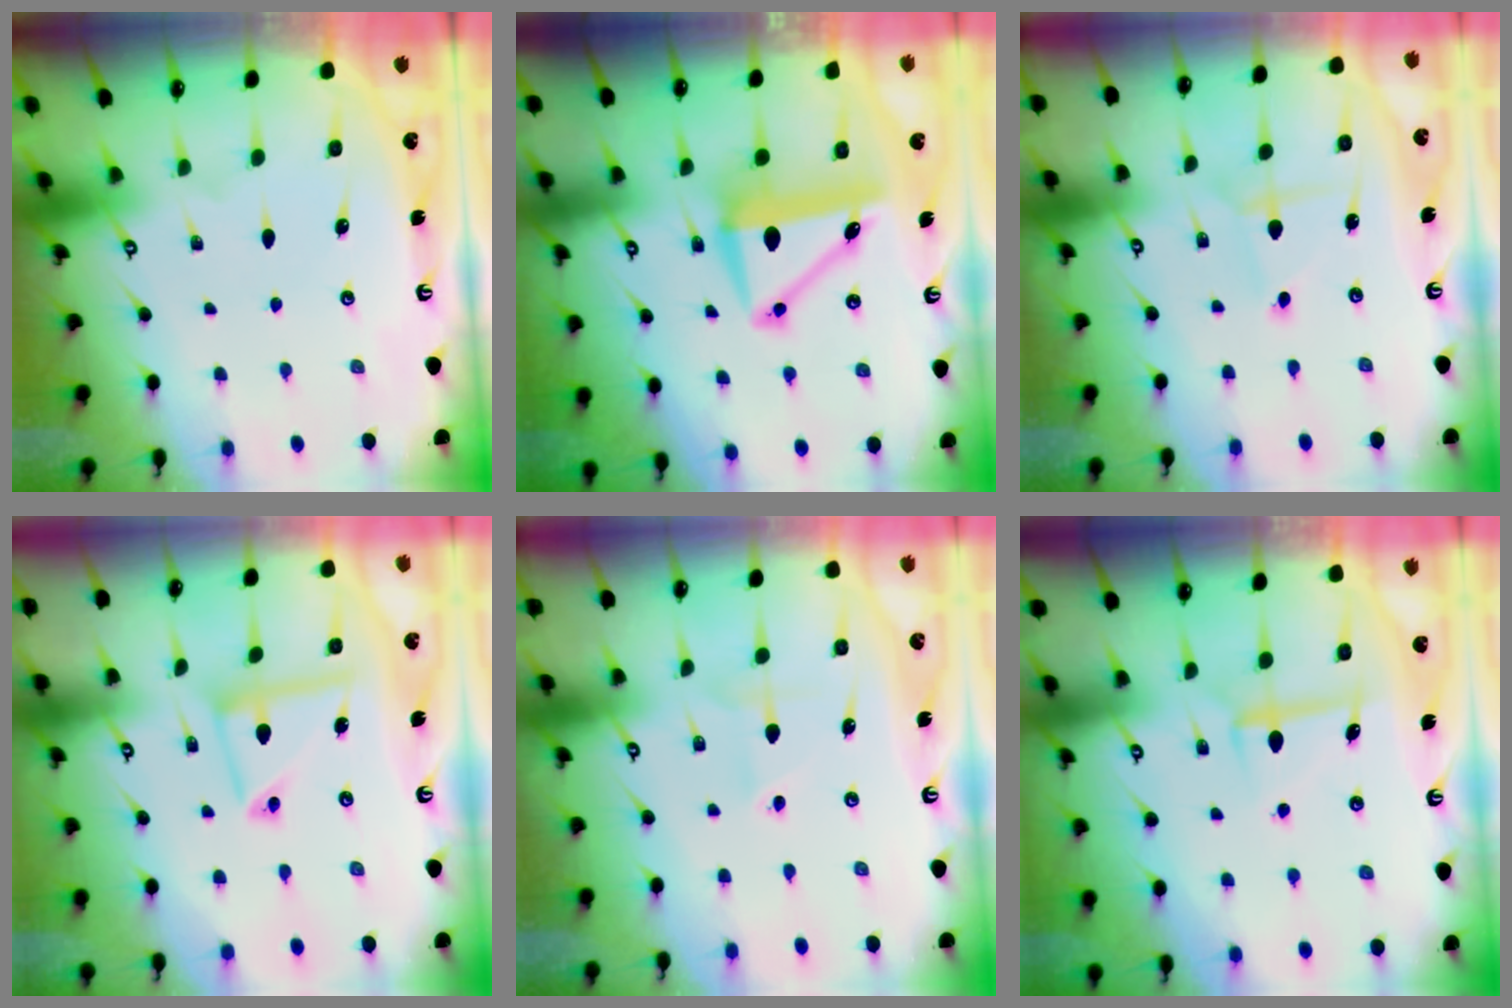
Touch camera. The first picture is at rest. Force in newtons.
{"total": 8.2, "press": 8.0, "slide": 1.8}
{"total": 2.2, "press": 2.2, "slide": 0.2}
{"total": 8.4, "press": 8.3, "slide": 0.8}
{"total": 2.1, "press": 2.0, "slide": 0.9}
{"total": 5.8, "press": 5.8, "slide": 0.5}